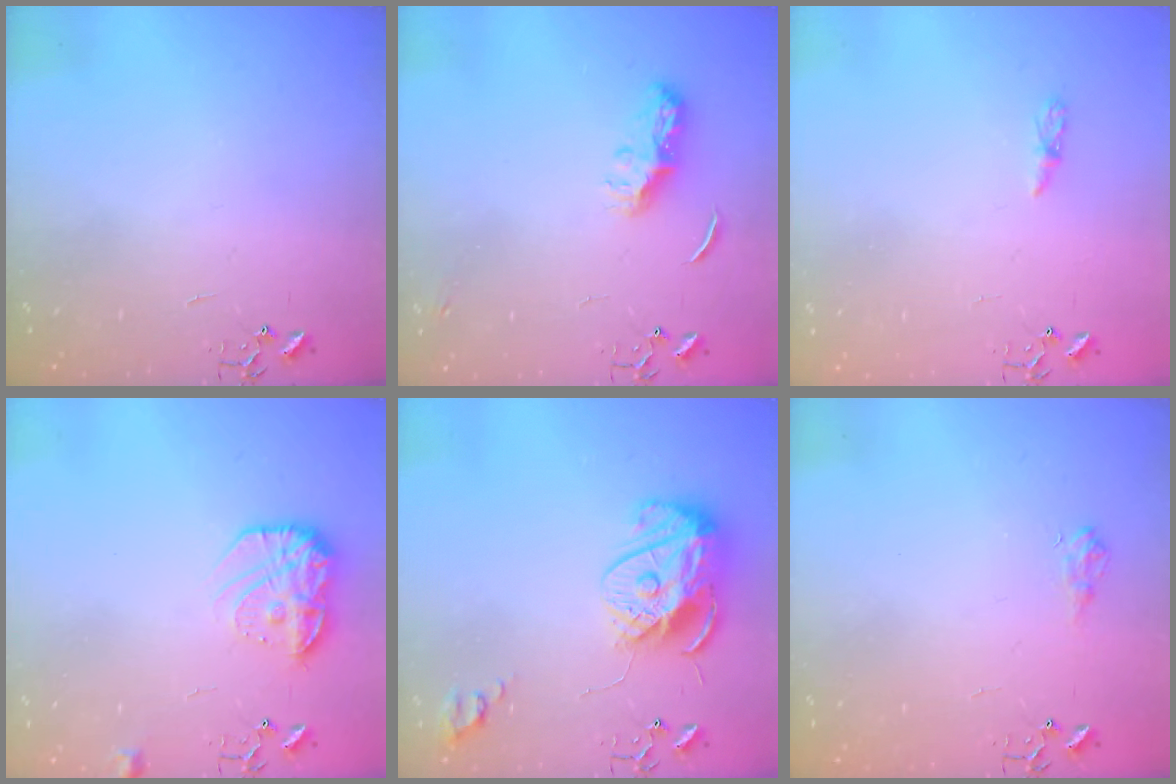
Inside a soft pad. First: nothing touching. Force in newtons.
{"total": 8.1, "press": 8.1, "slide": 0.6}
{"total": 3.2, "press": 3.2, "slide": 0.4}
{"total": 13.9, "press": 13.9, "slide": 1.0}
{"total": 13.9, "press": 13.8, "slide": 1.3}
{"total": 6.8, "press": 6.8, "slide": 0.8}